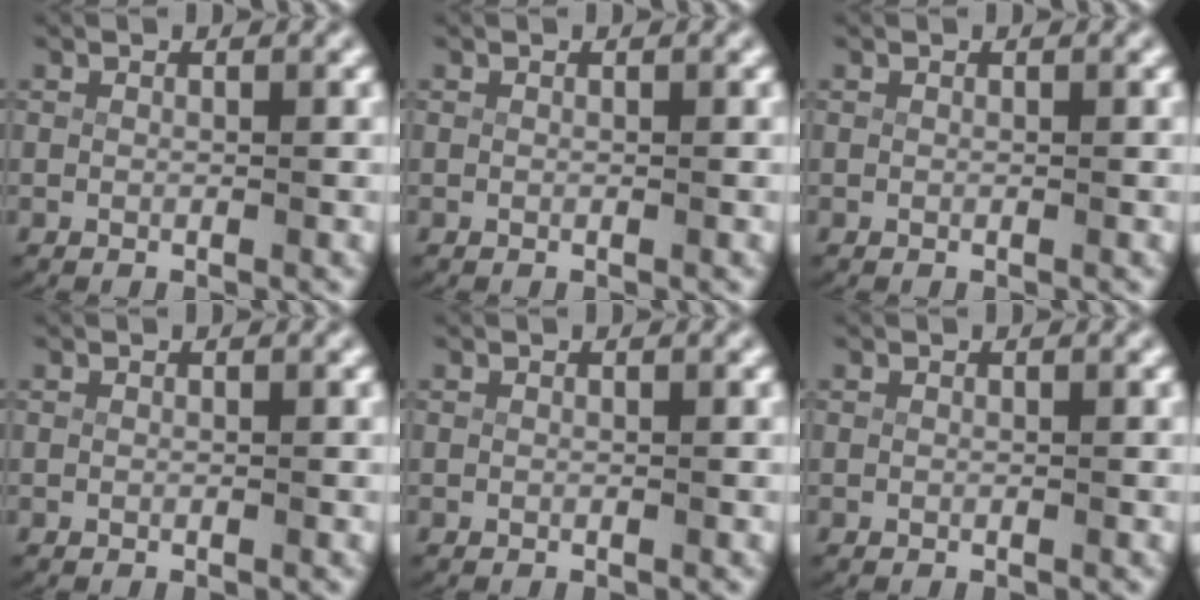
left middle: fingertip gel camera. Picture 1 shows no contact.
{"total": 0.0}
{"total": 0.0}
{"total": 0.0}
{"total": 0.0}
{"total": 0.0}